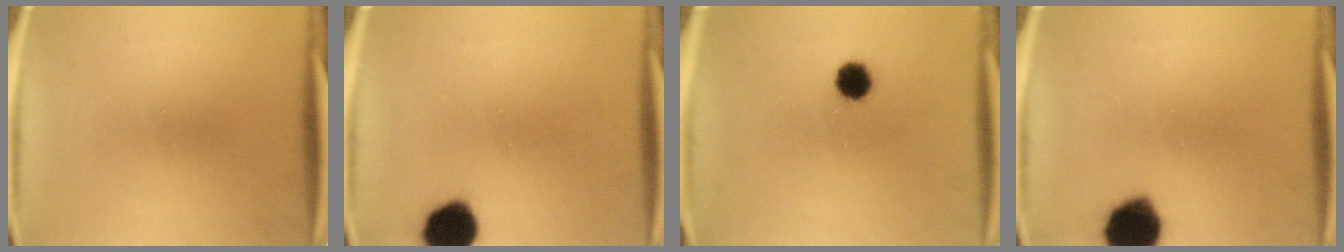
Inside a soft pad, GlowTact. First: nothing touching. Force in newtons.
{"total": 10.6}
{"total": 5.3}
{"total": 13.1}